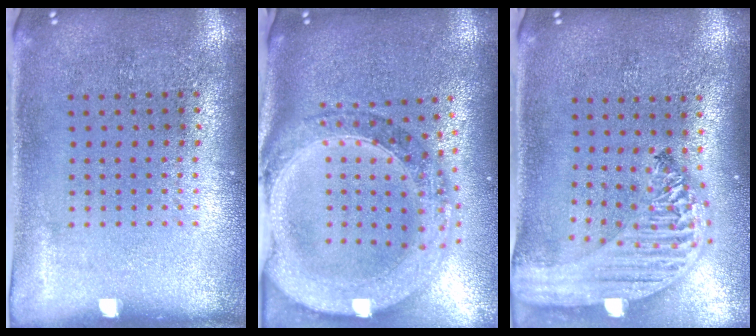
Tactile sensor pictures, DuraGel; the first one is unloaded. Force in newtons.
{"total": 2.6, "press": 2.3, "slide": 1.2}
{"total": 2.6, "press": 2.1, "slide": 1.6}